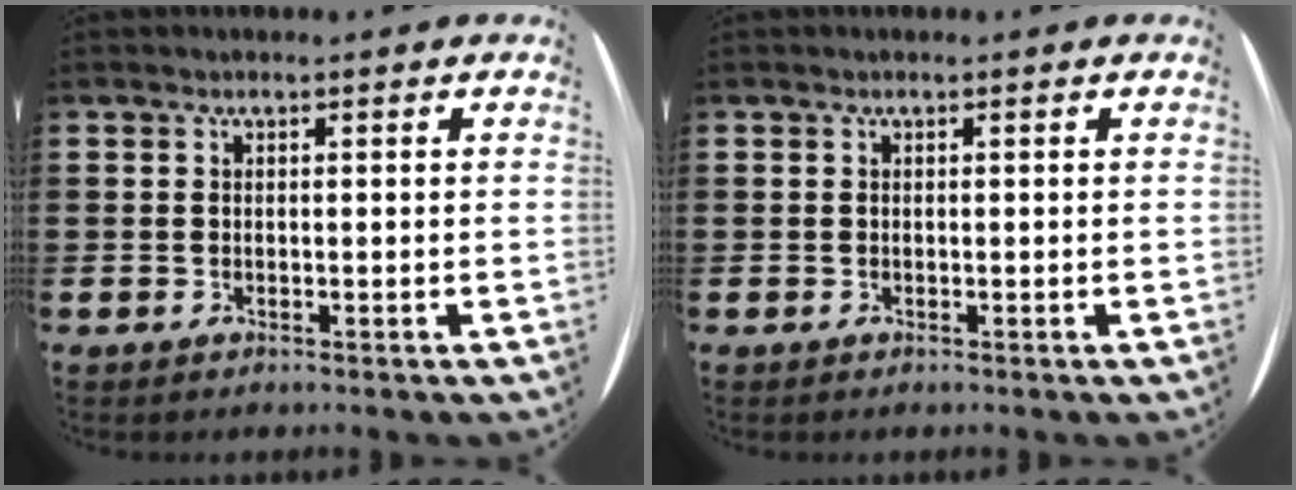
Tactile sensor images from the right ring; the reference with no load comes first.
{"total": 0.0}